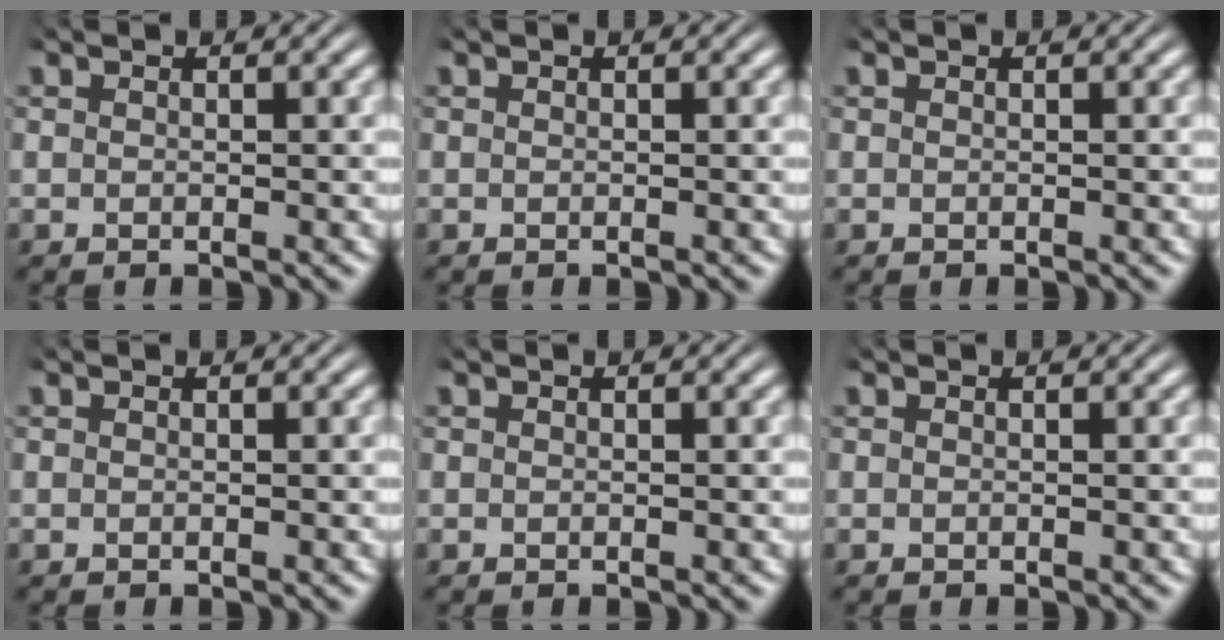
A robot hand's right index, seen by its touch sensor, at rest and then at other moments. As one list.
[{"total": 0.0}, {"total": 0.0}, {"total": 0.0}, {"total": 0.0}, {"total": 0.0}]